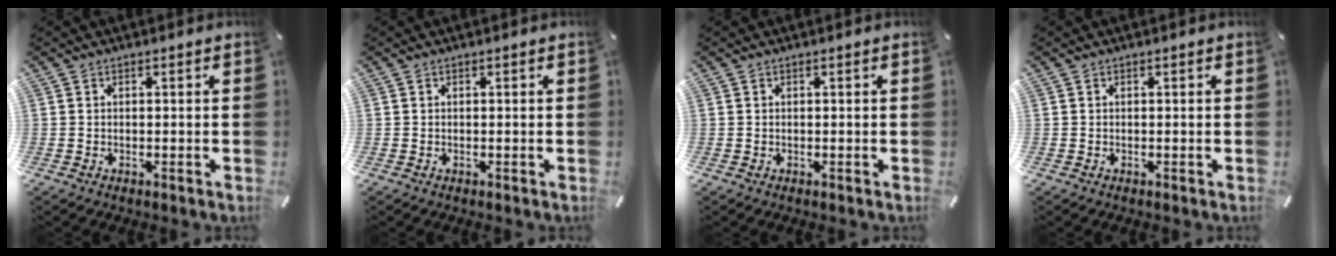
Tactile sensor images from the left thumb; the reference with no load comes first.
{"total": 0.0}
{"total": 0.0}
{"total": 0.0}